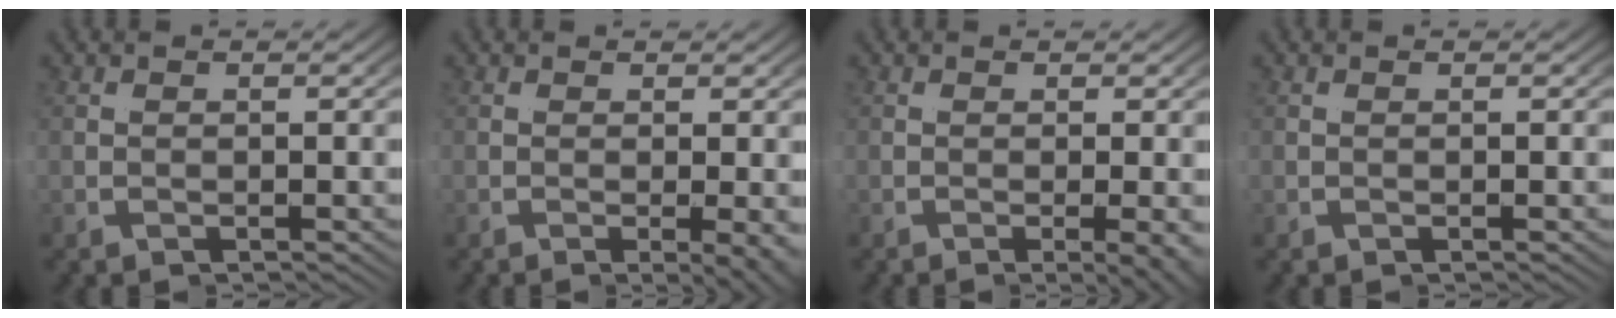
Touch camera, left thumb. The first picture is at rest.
{"total": 2.1, "force": [-0.3, -0.9, 1.9], "torque": [-0.030, 0.008, -0.012]}
{"total": 2.2, "force": [-0.4, -1.1, 1.8], "torque": [-0.029, 0.008, -0.015]}
{"total": 0.0}